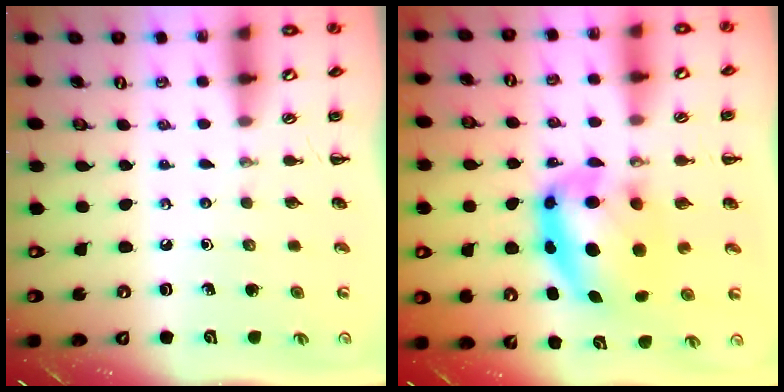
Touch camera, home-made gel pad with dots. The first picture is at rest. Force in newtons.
{"total": 9.6, "press": 9.3, "slide": 2.3}